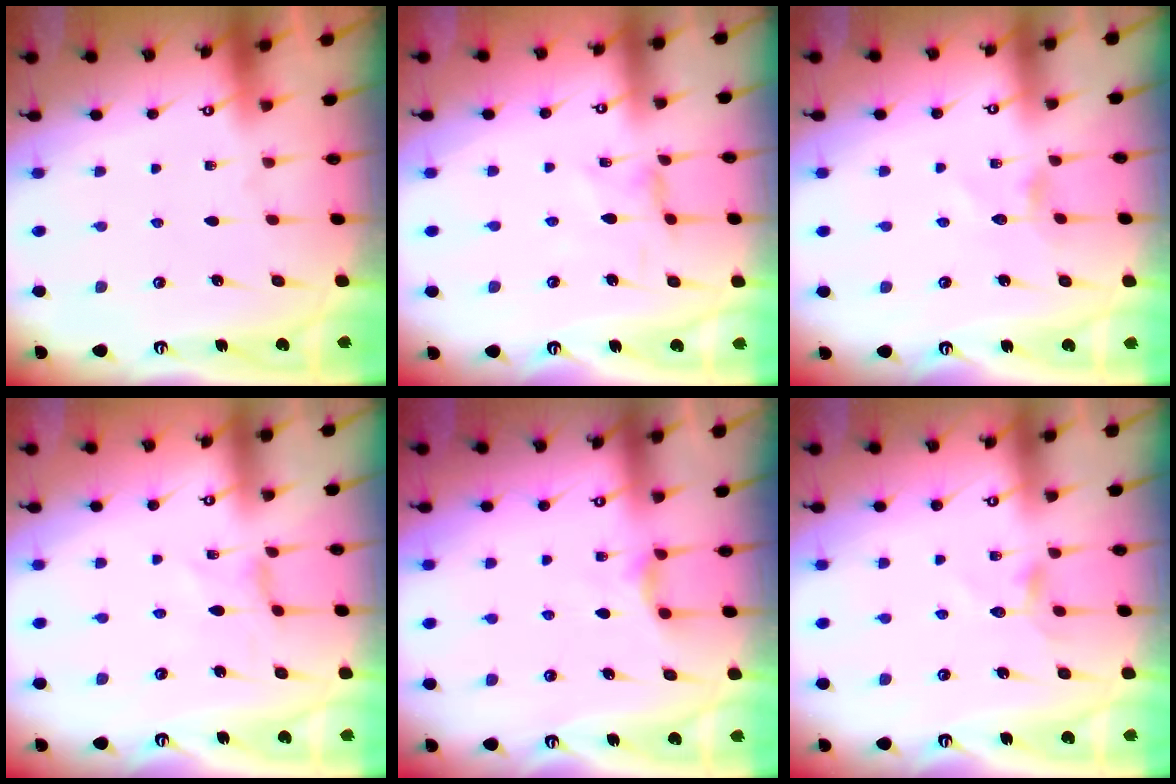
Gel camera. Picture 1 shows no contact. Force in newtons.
{"total": 0.9, "press": 0.9, "slide": 0.3}
{"total": 2.7, "press": 2.7, "slide": 0.3}
{"total": 0.0}
{"total": 2.3, "press": 2.3, "slide": 0.4}
{"total": 4.8, "press": 4.8, "slide": 0.6}